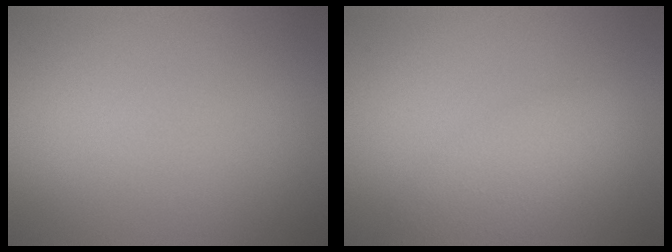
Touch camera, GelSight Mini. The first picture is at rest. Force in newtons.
{"total": 4.0, "press": 4.0, "slide": 0.2}